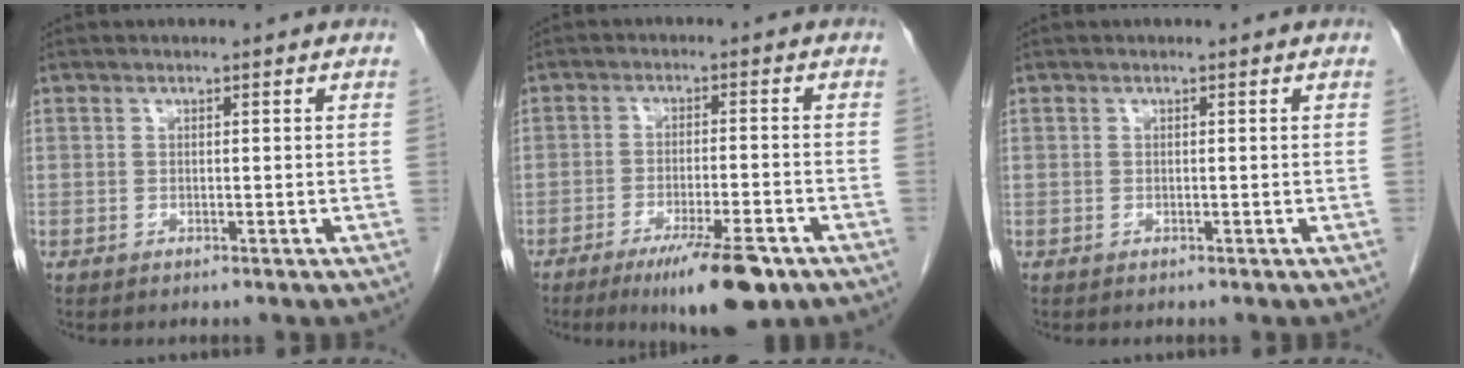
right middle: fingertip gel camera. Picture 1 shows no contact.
{"total": 10.1, "force": [-6.5, 1.5, 7.7], "torque": [-0.119, -0.018, -0.098]}
{"total": 0.0}